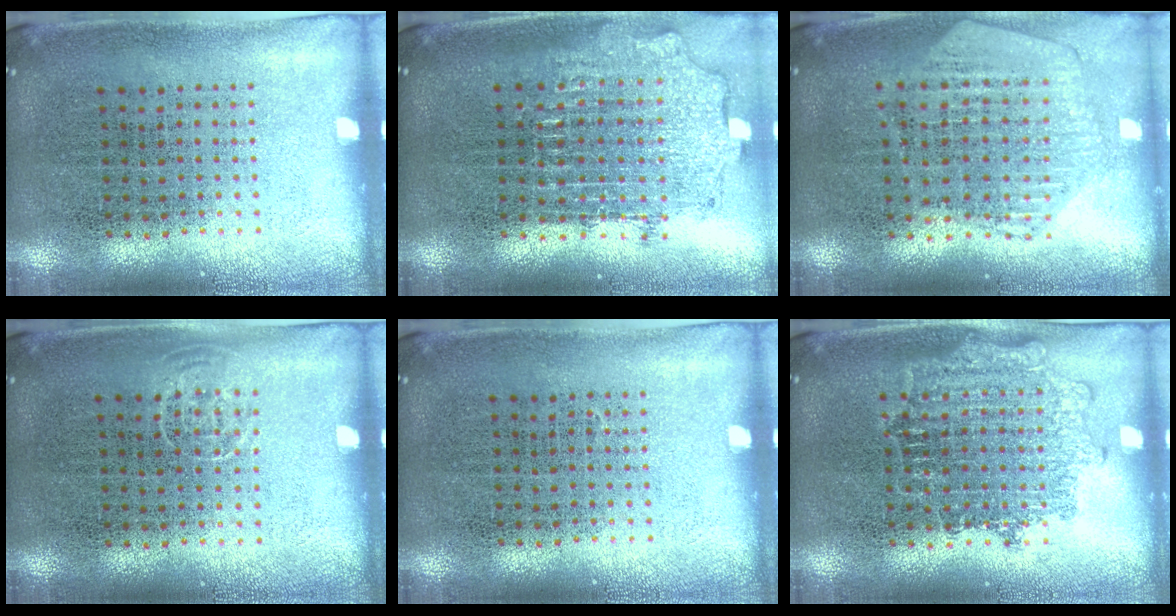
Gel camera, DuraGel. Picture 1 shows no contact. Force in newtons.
{"total": 1.9, "press": 1.5, "slide": 1.2}
{"total": 0.9, "press": 0.8, "slide": 0.1}
{"total": 0.7, "press": 0.5, "slide": 0.4}
{"total": 0.0}
{"total": 1.1, "press": 1.1, "slide": 0.1}